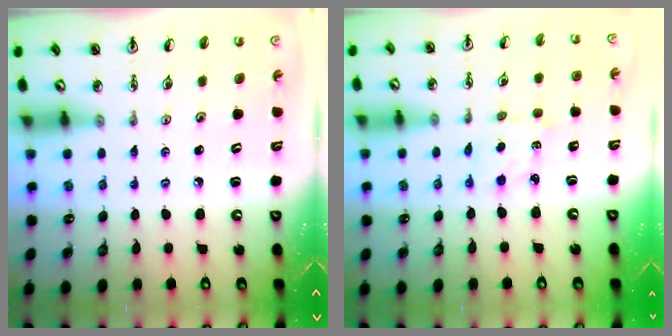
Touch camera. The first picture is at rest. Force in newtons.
{"total": 2.4, "press": 2.4, "slide": 0.3}